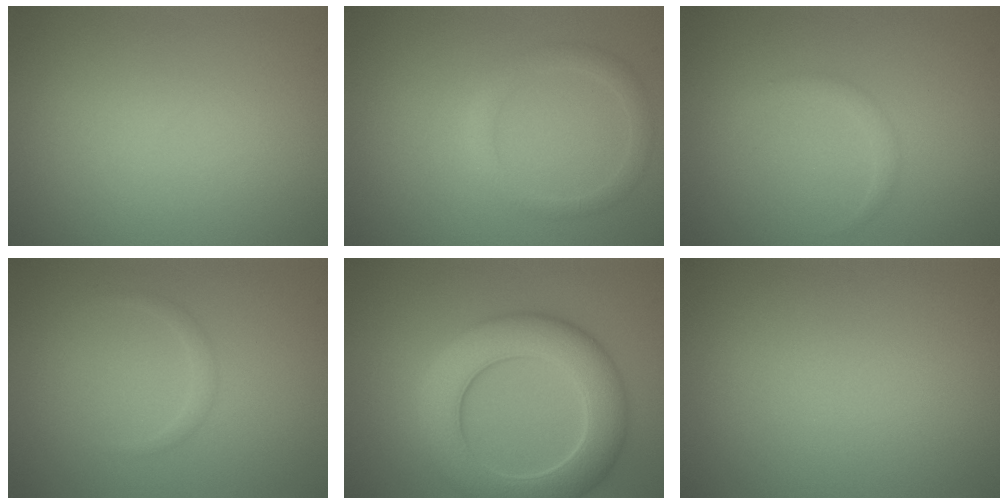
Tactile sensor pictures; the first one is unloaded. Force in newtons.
{"total": 1.9, "press": 1.9, "slide": 0.1}
{"total": 1.0, "press": 1.0, "slide": 0.1}
{"total": 0.8, "press": 0.8, "slide": 0.1}
{"total": 8.3, "press": 8.2, "slide": 0.3}
{"total": 0.0}